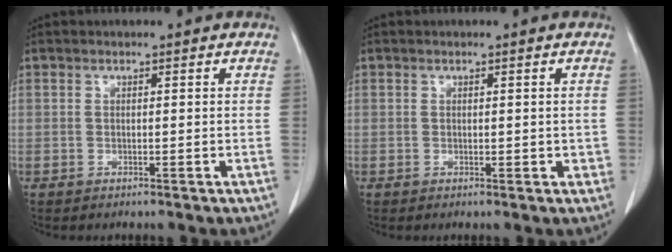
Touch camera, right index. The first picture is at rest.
{"total": 1.3, "force": [0.0, 0.9, 1.0], "torque": [-0.006, 0.000, 0.002]}